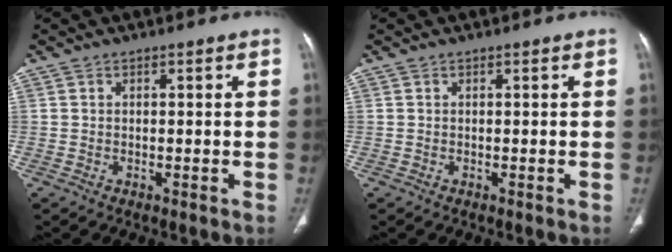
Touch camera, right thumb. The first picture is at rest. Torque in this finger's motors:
{"motor_torque": [0.00, 0.00, -0.08, 0.09, 0.03]}